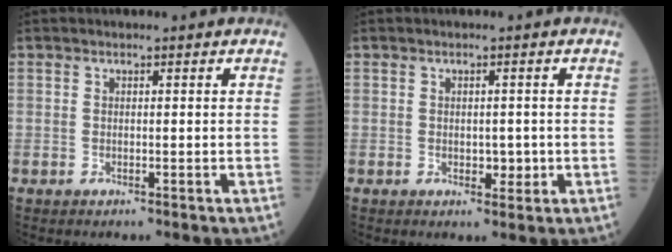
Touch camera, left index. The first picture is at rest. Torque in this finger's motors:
{"motor_torque": [-0.09, -0.15, 0.02, -0.01]}